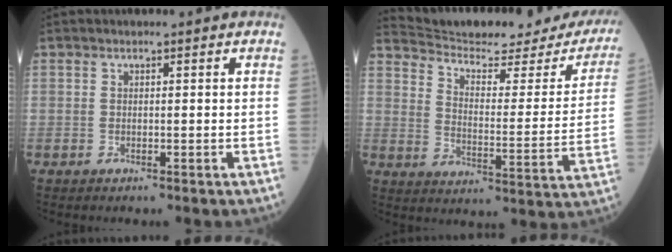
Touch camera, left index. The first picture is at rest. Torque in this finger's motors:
{"motor_torque": [-0.37, -1.30, 0.33, 0.04]}